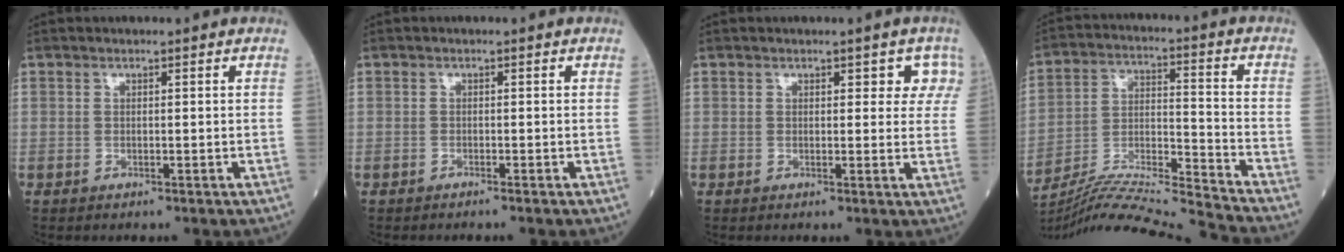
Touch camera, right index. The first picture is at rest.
{"total": 0.7, "force": [-0.6, -0.2, 0.3], "torque": [-0.005, 0.002, -0.012]}
{"total": 3.6, "force": [1.9, 2.2, 2.2], "torque": [0.000, 0.006, 0.015]}
{"total": 16.9, "force": [-16.1, -2.6, 4.4], "torque": [-0.076, 0.010, -0.277]}